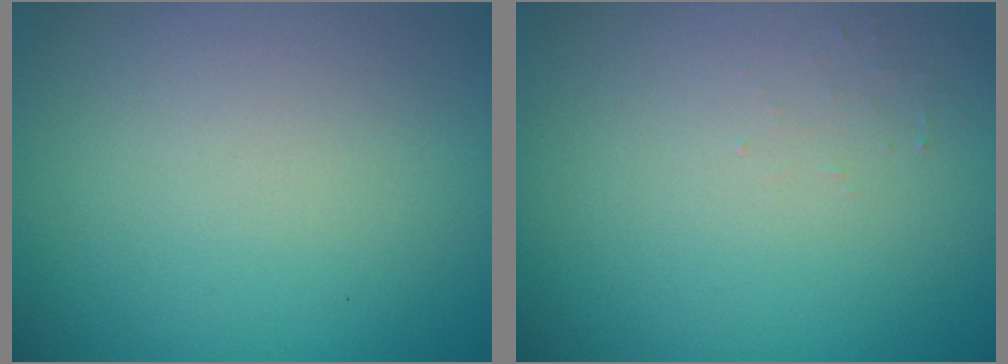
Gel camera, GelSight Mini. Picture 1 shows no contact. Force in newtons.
{"total": 0.7, "press": 0.7, "slide": 0.2}